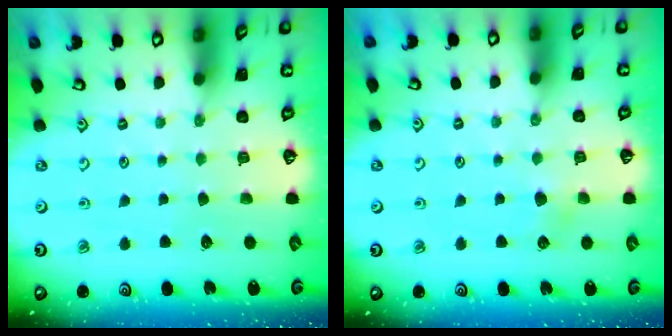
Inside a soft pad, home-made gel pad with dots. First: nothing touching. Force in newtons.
{"total": 3.8, "press": 3.7, "slide": 0.8}